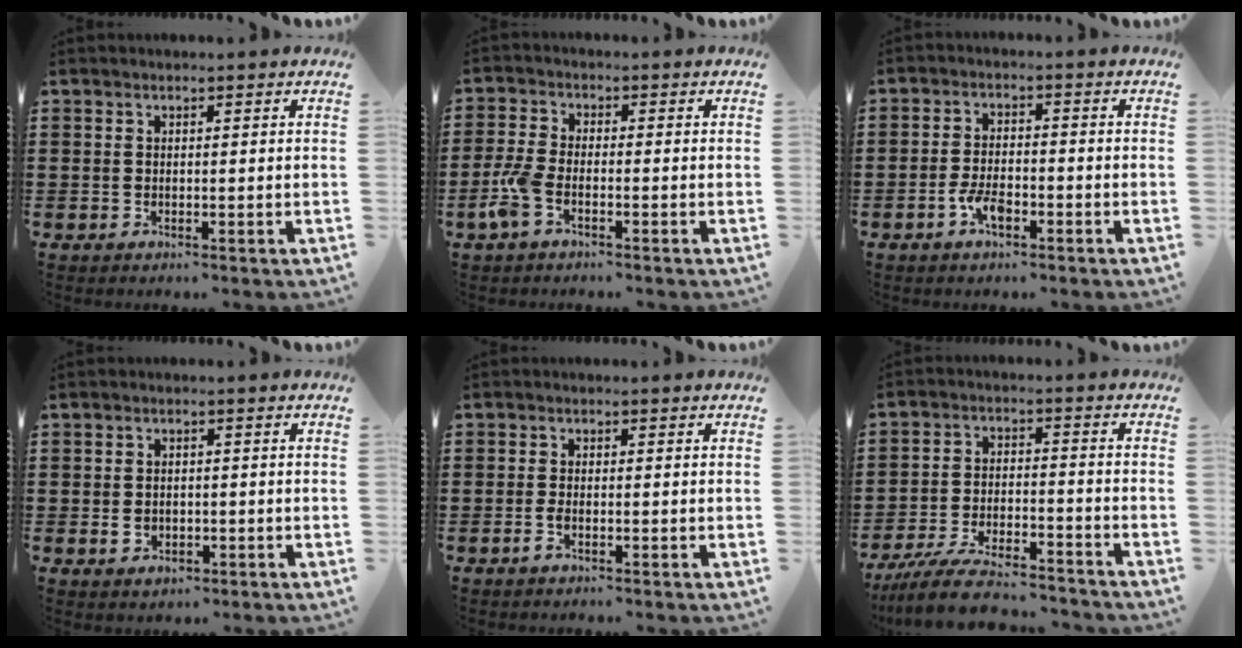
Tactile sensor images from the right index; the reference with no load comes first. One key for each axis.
{"total": 4.4, "fx": -2.3, "fy": 1.6, "fz": 3.4, "tx": -0.092, "ty": -0.007, "tz": -0.049}
{"total": 4.1, "fx": -2.2, "fy": 1.7, "fz": 3.0, "tx": -0.072, "ty": -0.002, "tz": -0.045}
{"total": 1.9, "fx": -0.5, "fy": 1.5, "fz": 1.1, "tx": -0.025, "ty": 0.003, "tz": -0.012}
{"total": 1.6, "fx": -0.8, "fy": 0.4, "fz": 1.3, "tx": -0.032, "ty": -0.003, "tz": -0.016}
{"total": 7.7, "fx": -7.0, "fy": 0.8, "fz": 2.9, "tx": -0.065, "ty": 0.006, "tz": -0.138}